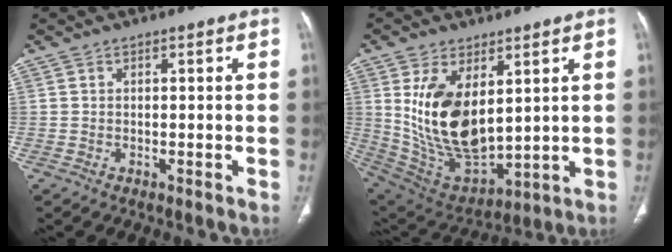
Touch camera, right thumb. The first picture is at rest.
{"total": 17.5, "force": [4.3, 9.6, 14.0], "torque": [-0.240, -0.024, 0.112]}